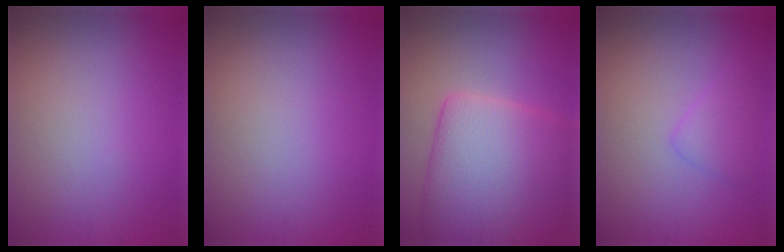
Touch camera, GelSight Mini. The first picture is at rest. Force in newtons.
{"total": 0.0}
{"total": 10.1, "press": 10.1, "slide": 0.4}
{"total": 1.8, "press": 1.8, "slide": 0.2}